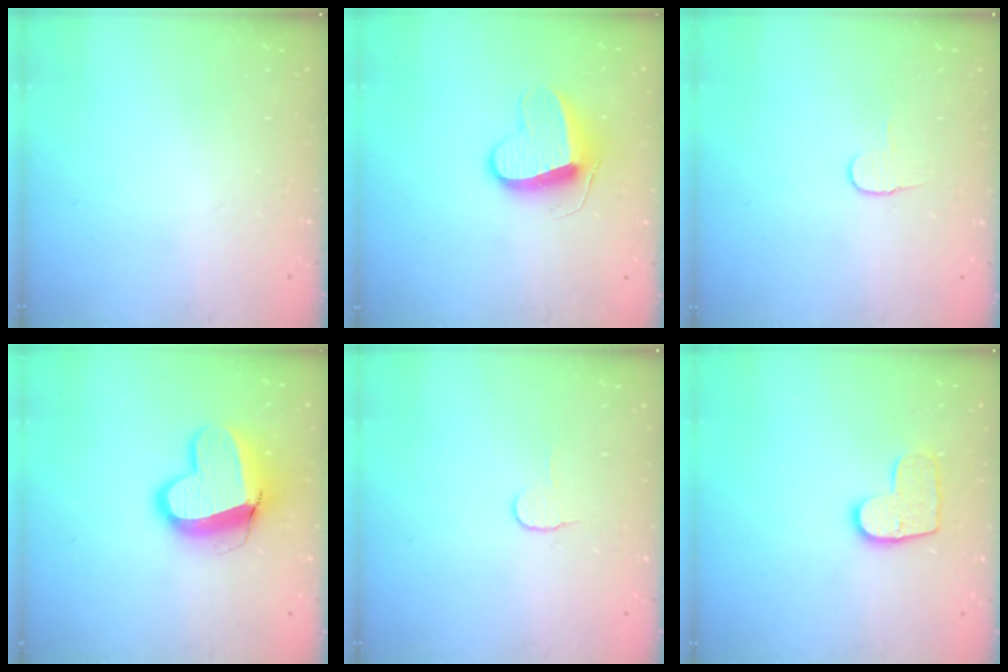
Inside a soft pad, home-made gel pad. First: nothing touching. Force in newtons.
{"total": 10.0, "press": 10.0, "slide": 0.6}
{"total": 5.4, "press": 5.4, "slide": 0.5}
{"total": 13.1, "press": 13.0, "slide": 1.3}
{"total": 4.9, "press": 4.9, "slide": 0.5}
{"total": 10.0, "press": 10.0, "slide": 0.5}